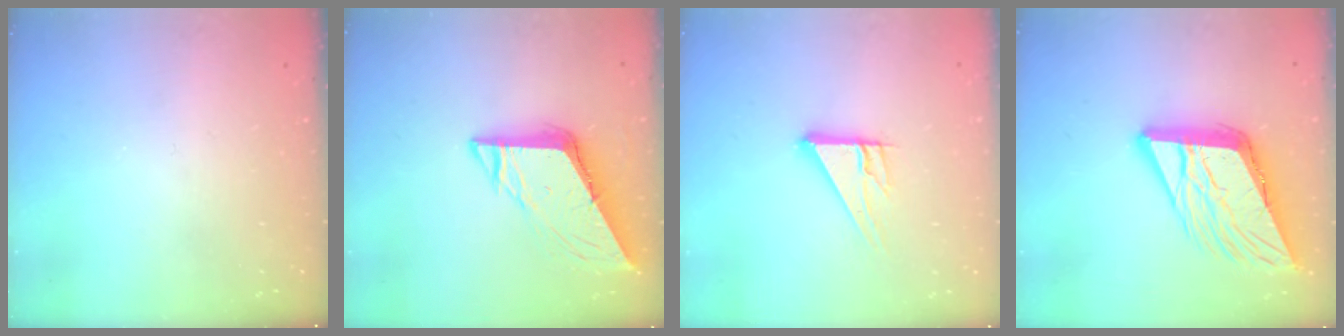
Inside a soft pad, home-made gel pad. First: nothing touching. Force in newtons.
{"total": 8.9, "press": 8.9, "slide": 1.0}
{"total": 10.2, "press": 10.2, "slide": 1.0}
{"total": 16.4, "press": 16.2, "slide": 2.8}